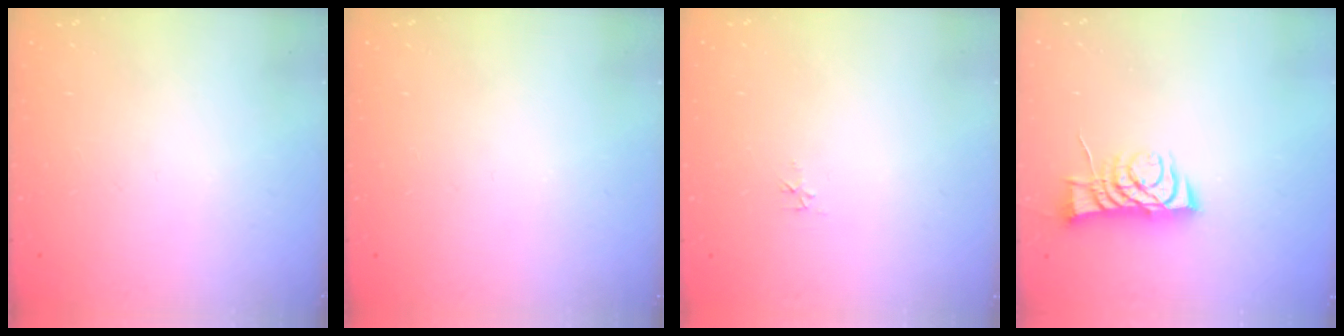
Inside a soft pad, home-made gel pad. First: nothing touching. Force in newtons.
{"total": 0.0}
{"total": 3.6, "press": 3.6, "slide": 0.4}
{"total": 7.8, "press": 7.7, "slide": 0.6}